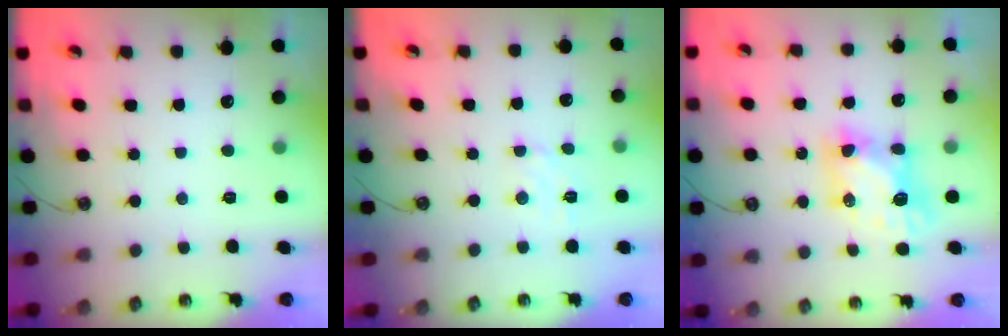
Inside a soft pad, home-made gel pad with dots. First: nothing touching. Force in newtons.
{"total": 4.3, "press": 4.3, "slide": 0.6}
{"total": 6.8, "press": 6.8, "slide": 0.3}